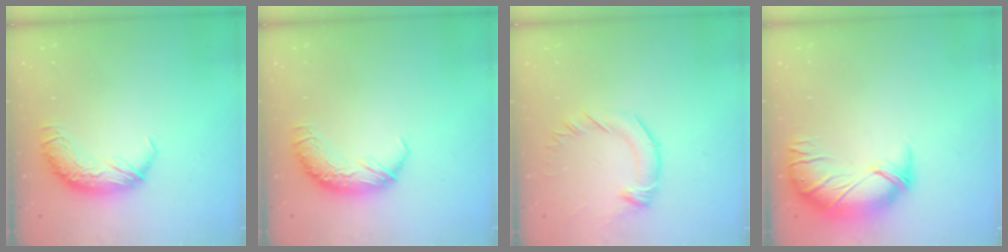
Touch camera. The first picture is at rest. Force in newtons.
{"total": 0.0}
{"total": 1.9, "press": 1.8, "slide": 0.7}
{"total": 2.8, "press": 0.9, "slide": 2.6}